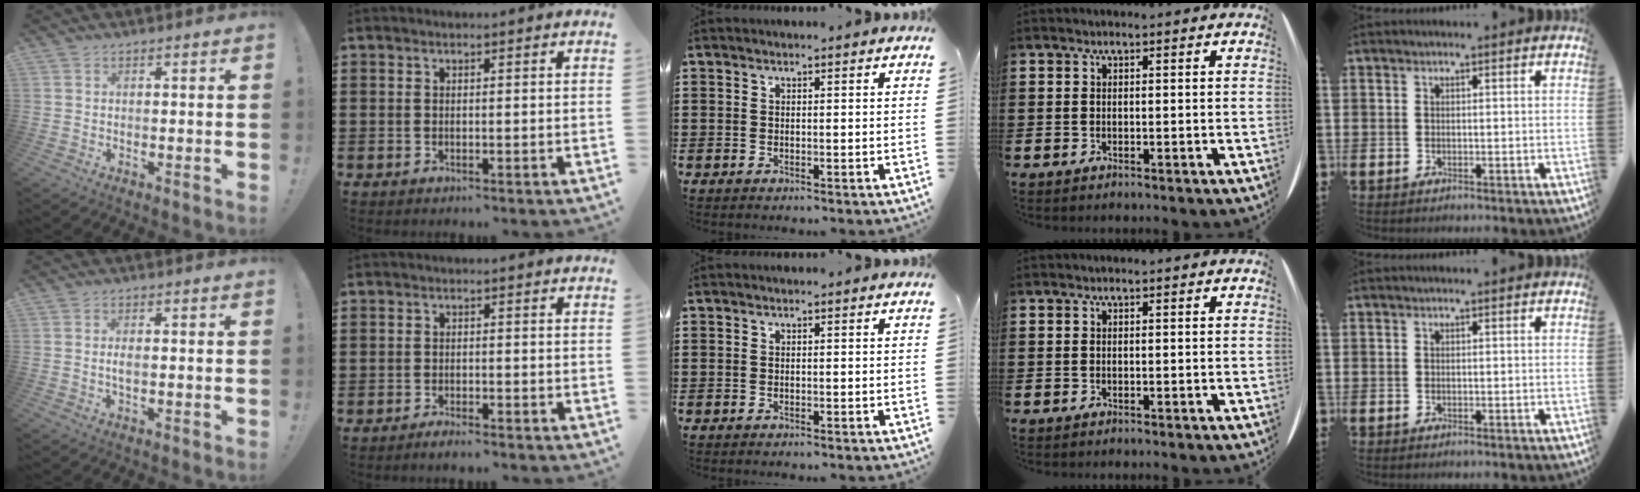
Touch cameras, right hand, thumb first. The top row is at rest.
{"thumb": {"total": 2.0, "force": [-0.4, 0.7, 1.9], "torque": [-0.025, -0.001, -0.009]}, "index": {"total": 1.4, "force": [-1.4, 0.1, 0.2], "torque": [-0.008, 0.000, -0.027]}}